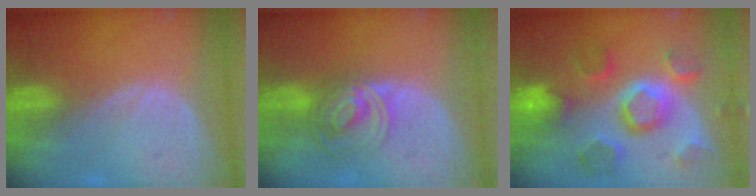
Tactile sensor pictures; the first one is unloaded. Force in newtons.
{"total": 7.2, "press": 6.1, "slide": 3.9}
{"total": 11.3, "press": 10.1, "slide": 5.1}